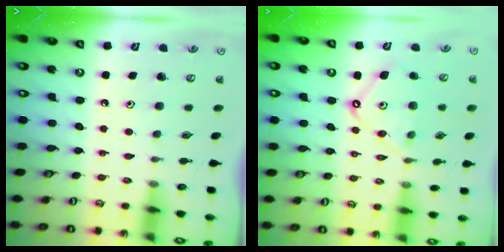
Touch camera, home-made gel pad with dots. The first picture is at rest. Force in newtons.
{"total": 11.4, "press": 11.4, "slide": 1.0}